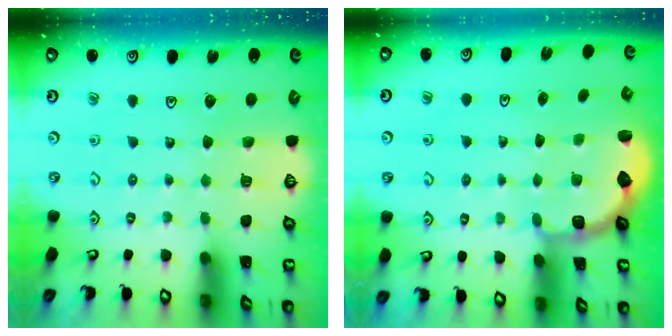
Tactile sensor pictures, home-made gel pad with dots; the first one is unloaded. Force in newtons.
{"total": 2.6, "press": 2.1, "slide": 1.5}